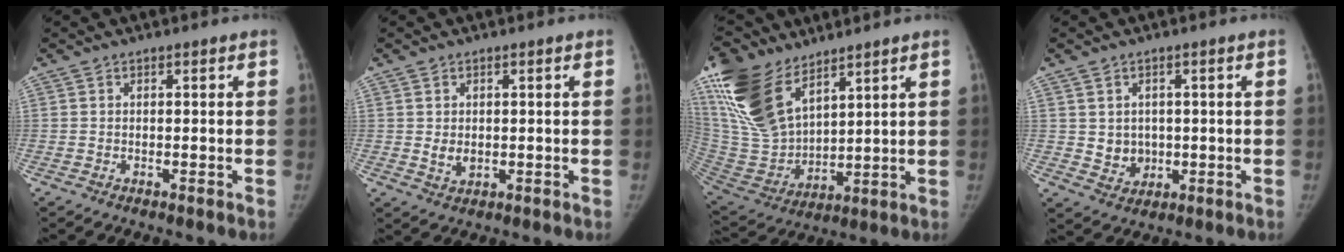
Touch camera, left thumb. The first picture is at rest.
{"total": 2.4, "force": [0.0, 1.8, 1.6], "torque": [-0.022, -0.014, 0.007]}
{"total": 21.1, "force": [12.9, 10.8, 12.7], "torque": [-0.268, -0.045, 0.264]}
{"total": 4.4, "force": [0.2, 3.9, 1.9], "torque": [-0.010, -0.011, 0.014]}